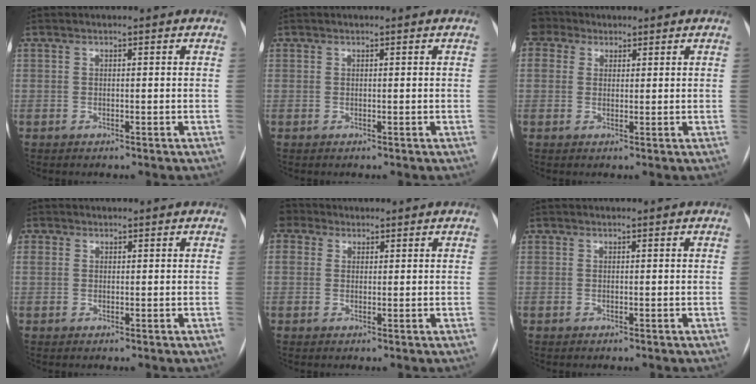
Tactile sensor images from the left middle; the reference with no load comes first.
{"total": 0.0}
{"total": 4.3, "force": [2.7, 3.2, 0.8], "torque": [-0.023, 0.028, 0.053]}
{"total": 1.7, "force": [0.6, 1.5, 0.5], "torque": [-0.010, 0.008, 0.010]}
{"total": 4.1, "force": [2.1, 3.3, 1.3], "torque": [-0.036, 0.027, 0.044]}
{"total": 0.0}